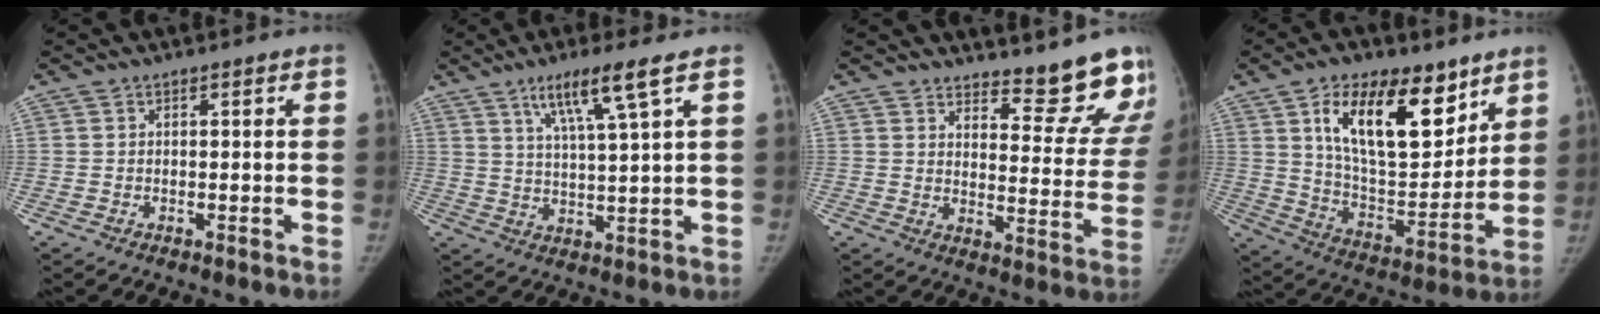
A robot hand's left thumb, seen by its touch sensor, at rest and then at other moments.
{"total": 8.8, "force": [4.9, -0.2, 7.2], "torque": [-0.135, -0.024, 0.095]}
{"total": 15.9, "force": [14.1, 4.3, 6.0], "torque": [-0.026, -0.134, 0.167]}
{"total": 20.5, "force": [10.4, 10.0, 14.5], "torque": [-0.184, -0.057, 0.185]}